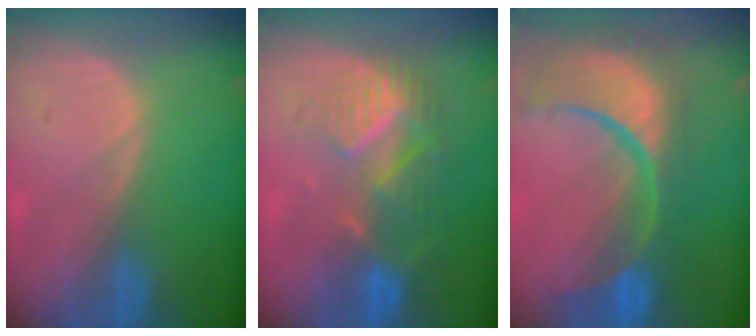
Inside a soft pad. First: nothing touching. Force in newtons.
{"total": 9.0, "press": 7.9, "slide": 4.4}
{"total": 14.2, "press": 11.3, "slide": 8.7}